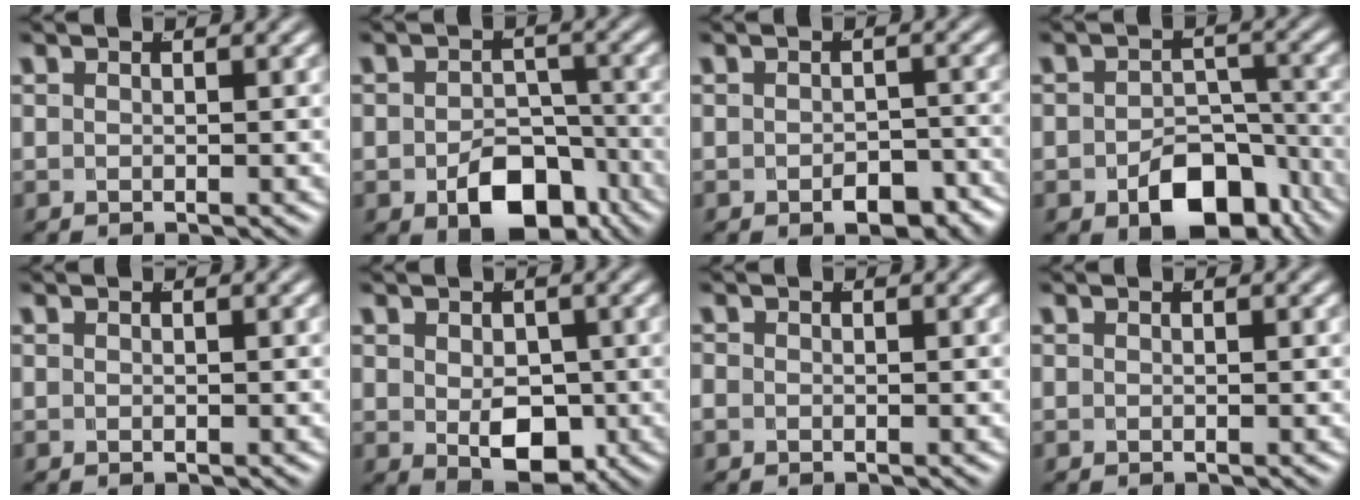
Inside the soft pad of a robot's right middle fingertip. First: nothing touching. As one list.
[{"total": 6.2, "force": [-3.9, 3.5, 3.4], "torque": [-0.031, -0.024, -0.053]}, {"total": 3.5, "force": [-2.8, 1.3, 1.6], "torque": [-0.010, -0.012, -0.040]}, {"total": 7.0, "force": [-4.6, 3.9, 3.6], "torque": [-0.029, -0.015, -0.065]}, {"total": 0.0}, {"total": 4.6, "force": [-1.1, 2.3, 3.9], "torque": [-0.052, -0.035, 0.004]}, {"total": 1.1, "force": [-0.5, 1.0, 0.3], "torque": [-0.015, -0.009, -0.008]}, {"total": 0.0}]